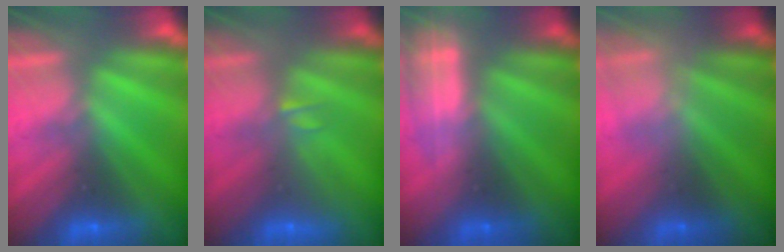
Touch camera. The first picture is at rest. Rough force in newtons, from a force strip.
{"total": 2.2}
{"total": 2.4}
{"total": 2.3}